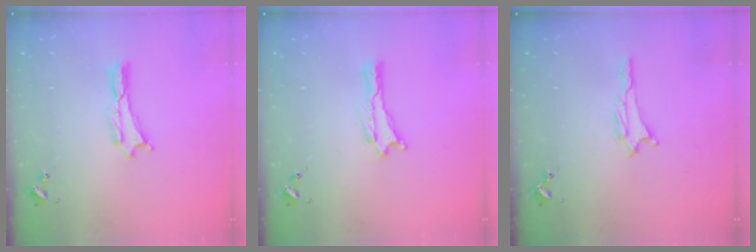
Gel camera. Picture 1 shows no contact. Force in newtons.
{"total": 0.0}
{"total": 1.1, "press": 1.0, "slide": 0.1}